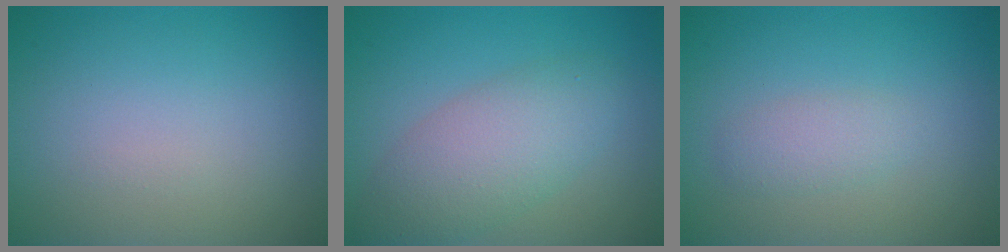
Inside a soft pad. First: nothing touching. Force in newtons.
{"total": 4.9, "press": 4.9, "slide": 0.5}
{"total": 1.7, "press": 1.7, "slide": 0.1}